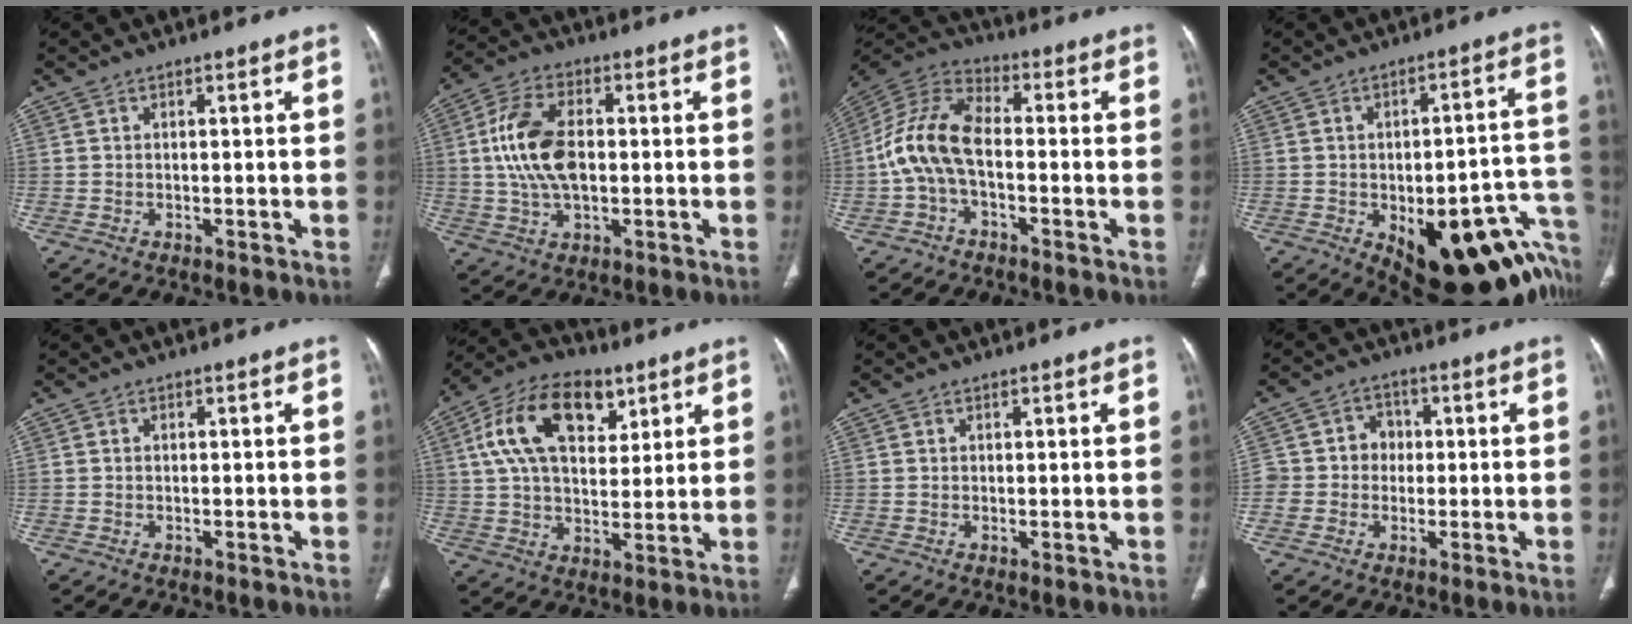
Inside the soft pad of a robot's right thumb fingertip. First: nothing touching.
{"total": 12.6, "force": [0.7, 7.2, 10.3], "torque": [-0.201, 0.012, 0.013]}
{"total": 12.0, "force": [-1.9, 6.7, 9.8], "torque": [-0.200, 0.037, -0.045]}
{"total": 27.7, "force": [-10.5, 11.5, 22.9], "torque": [-0.197, 0.058, -0.117]}
{"total": 0.0}
{"total": 17.5, "force": [6.8, 10.3, 12.4], "torque": [-0.196, -0.004, 0.115]}
{"total": 0.0}
{"total": 6.1, "force": [-0.1, 5.7, 2.1], "torque": [0.004, 0.018, -0.008]}